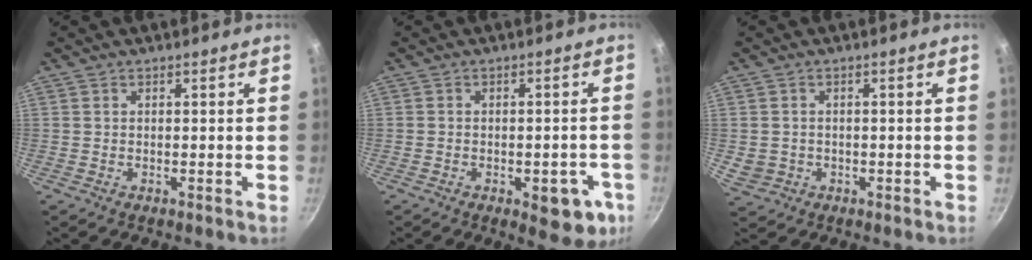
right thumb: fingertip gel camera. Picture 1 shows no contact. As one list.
[{"total": 9.0, "force": [-3.4, 4.4, 7.1], "torque": [-0.049, 0.015, -0.037]}, {"total": 3.5, "force": [-0.5, 3.1, 1.4], "torque": [-0.022, 0.009, 0.004]}]